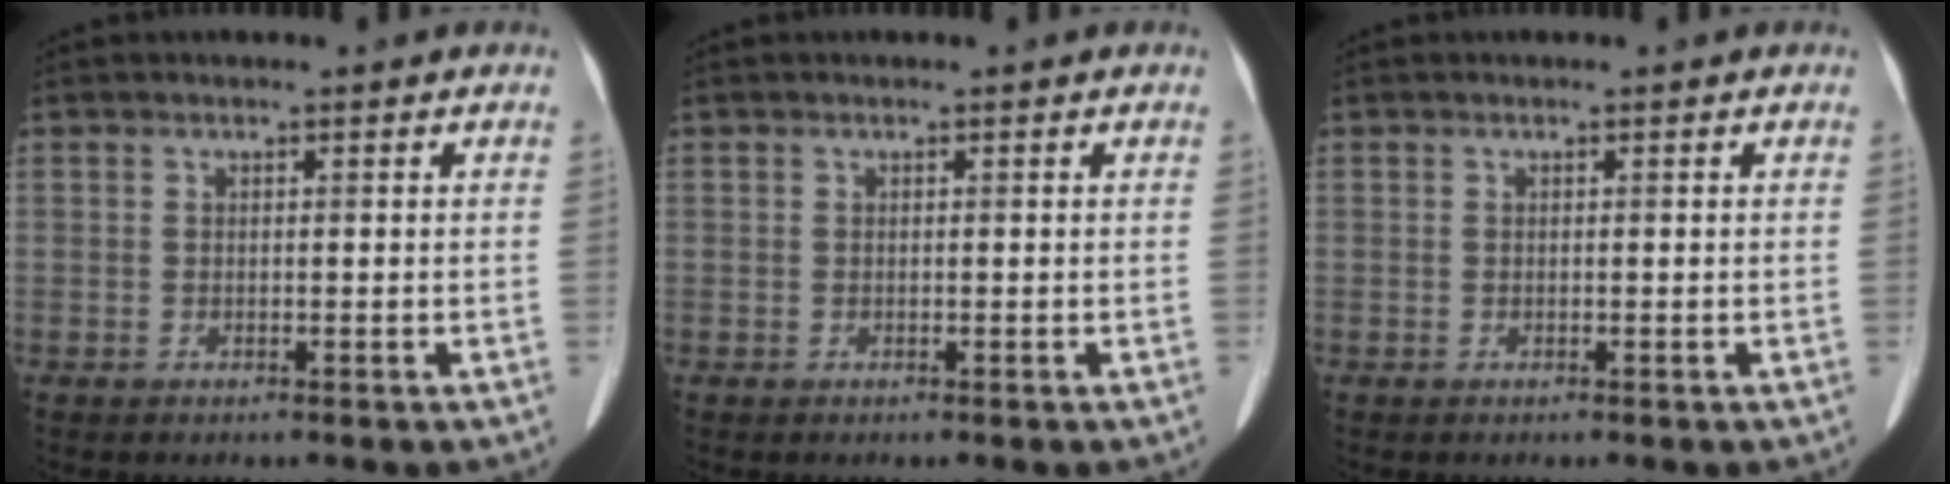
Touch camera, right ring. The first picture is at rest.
{"total": 0.0}
{"total": 0.0}